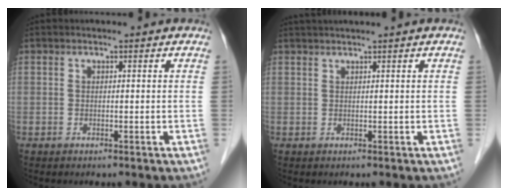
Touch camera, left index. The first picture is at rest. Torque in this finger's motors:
{"motor_torque": [-0.13, -0.67, 0.51, 0.11]}